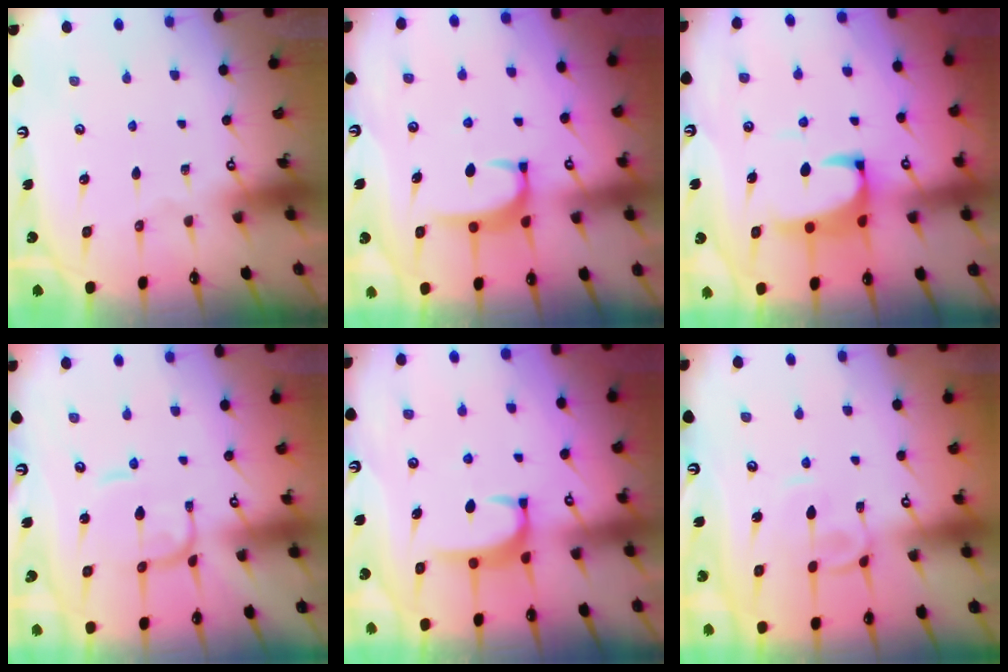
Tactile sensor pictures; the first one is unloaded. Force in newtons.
{"total": 2.8, "press": 2.8, "slide": 0.4}
{"total": 3.7, "press": 3.6, "slide": 1.0}
{"total": 0.0}
{"total": 2.8, "press": 2.8, "slide": 0.4}
{"total": 1.9, "press": 1.9, "slide": 0.5}